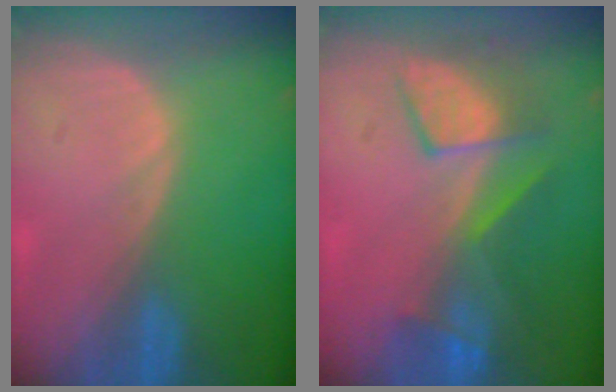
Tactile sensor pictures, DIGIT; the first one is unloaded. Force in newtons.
{"total": 7.7, "press": 7.4, "slide": 2.2}